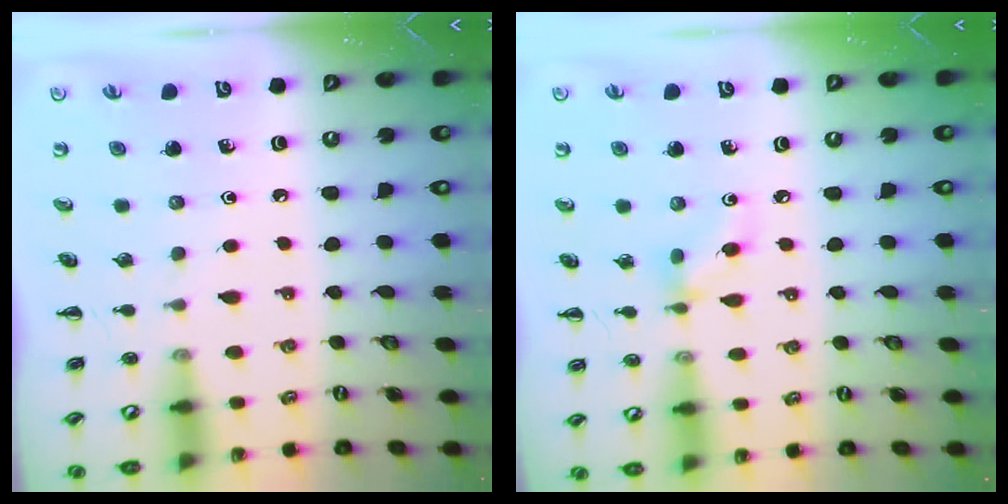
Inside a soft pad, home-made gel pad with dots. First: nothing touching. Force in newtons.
{"total": 4.5, "press": 4.4, "slide": 0.8}